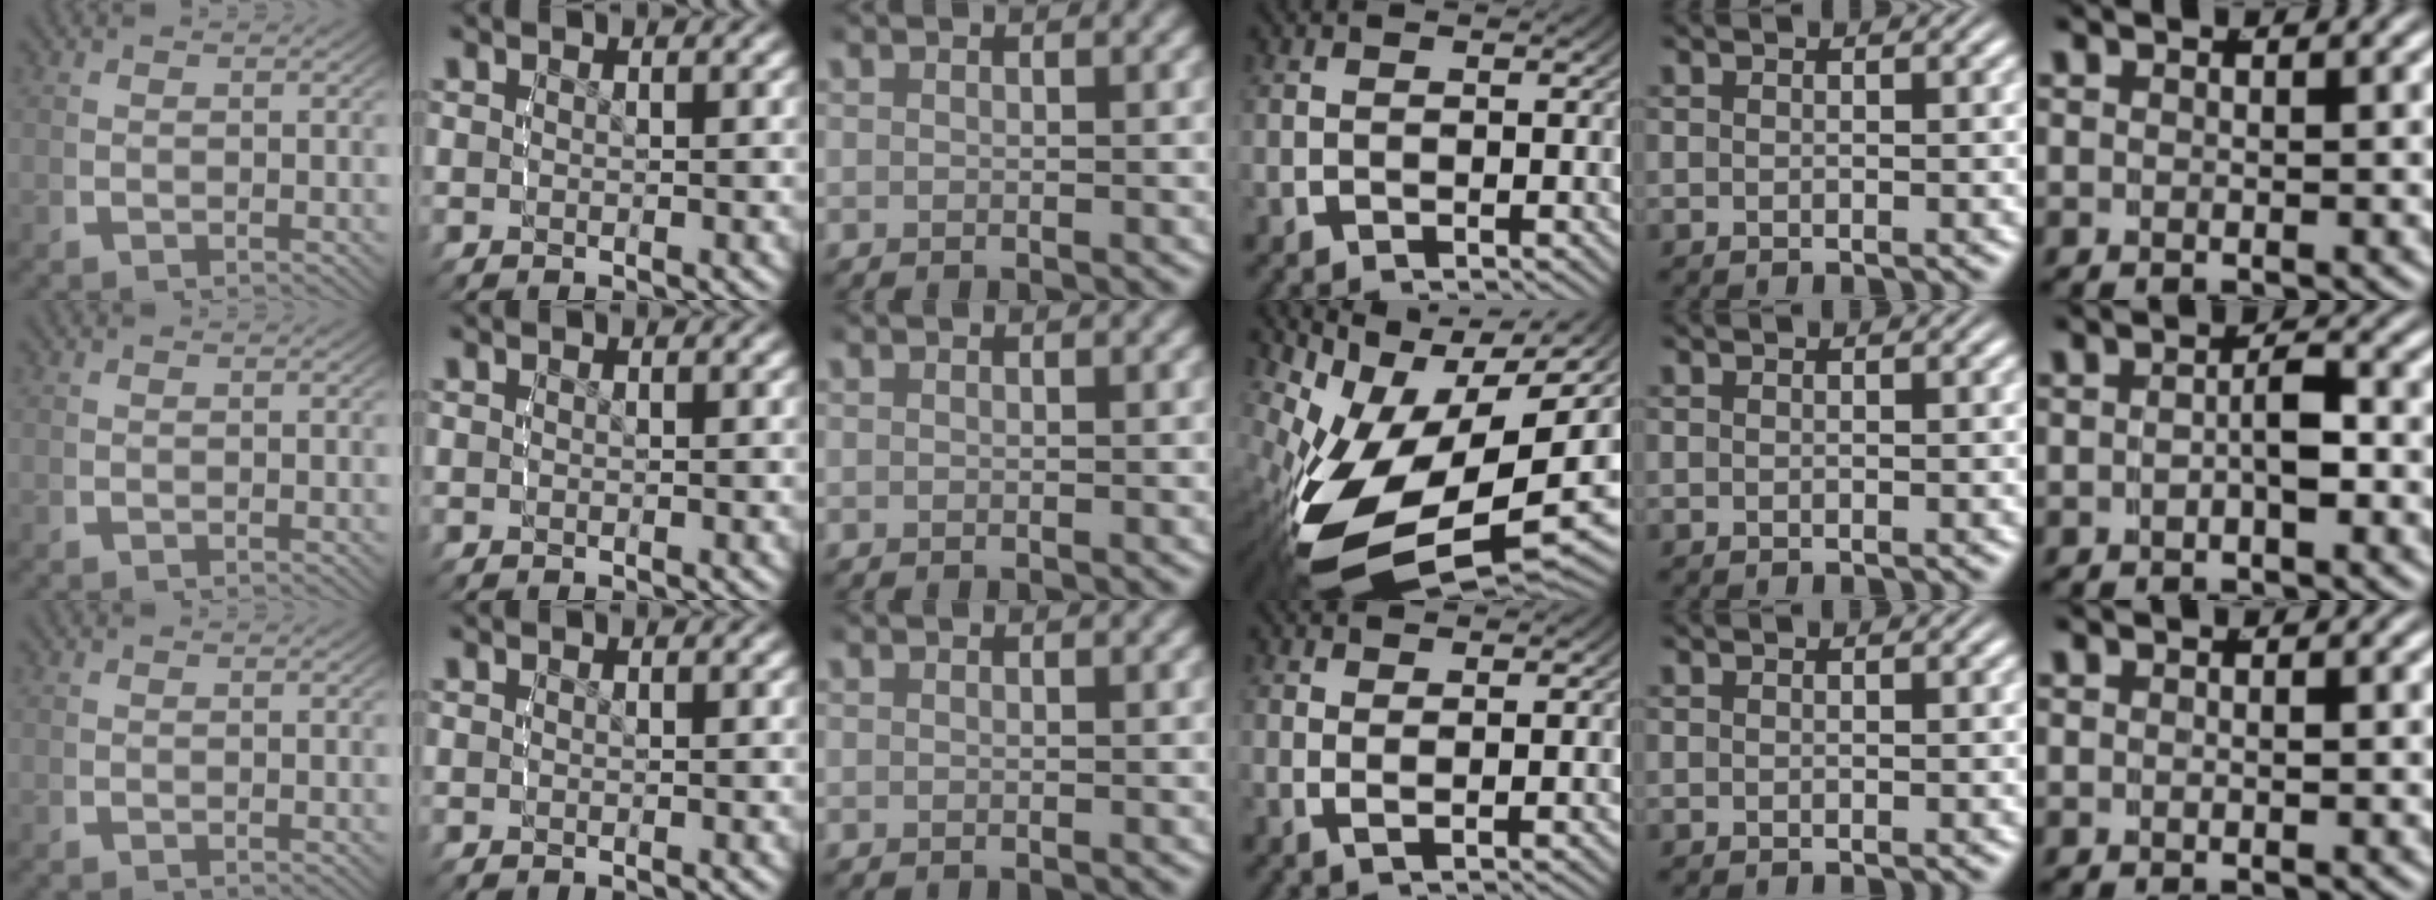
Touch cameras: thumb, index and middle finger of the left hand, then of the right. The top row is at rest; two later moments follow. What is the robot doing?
{"motion": "lift_and_place", "object": "button"}